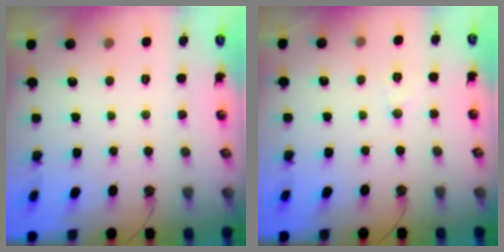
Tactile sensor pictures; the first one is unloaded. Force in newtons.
{"total": 5.1, "press": 4.8, "slide": 1.8}